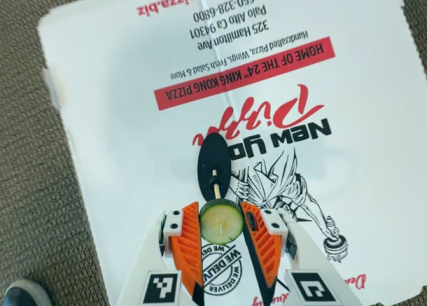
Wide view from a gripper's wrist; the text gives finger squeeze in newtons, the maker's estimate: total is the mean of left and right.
{"total": 7.2, "left": 7.3, "right": 7.0}